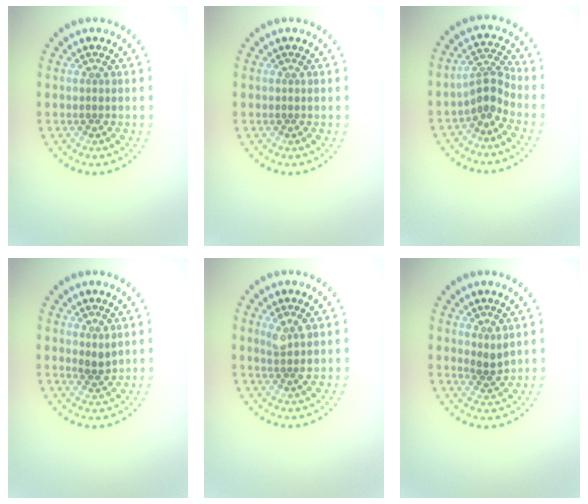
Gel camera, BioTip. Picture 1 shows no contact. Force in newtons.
{"total": 0.0}
{"total": 2.7, "press": 1.9, "slide": 1.9}
{"total": 1.3, "press": 1.0, "slide": 0.8}
{"total": 1.6, "press": 1.3, "slide": 0.9}
{"total": 1.4, "press": 1.1, "slide": 0.9}